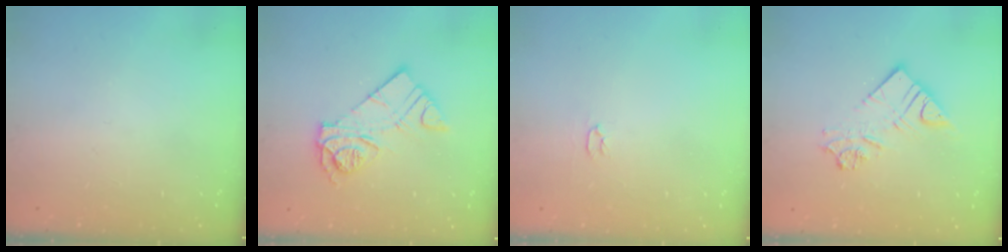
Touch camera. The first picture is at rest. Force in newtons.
{"total": 12.1, "press": 12.1, "slide": 1.0}
{"total": 2.0, "press": 2.0, "slide": 0.3}
{"total": 10.8, "press": 10.8, "slide": 1.1}